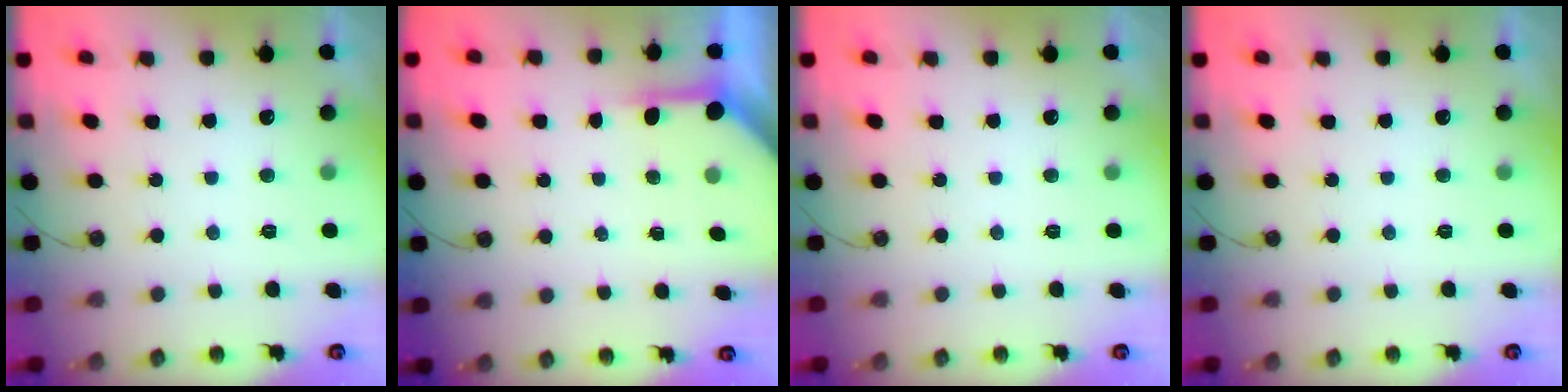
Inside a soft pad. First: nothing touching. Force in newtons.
{"total": 4.0, "press": 4.0, "slide": 0.5}
{"total": 0.0}
{"total": 0.0}